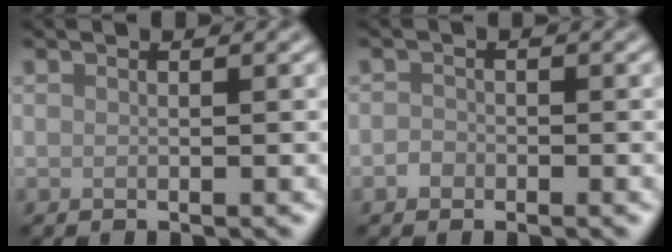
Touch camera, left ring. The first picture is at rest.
{"total": 1.0, "force": [-0.5, 0.8, 0.2], "torque": [0.000, 0.001, -0.012]}